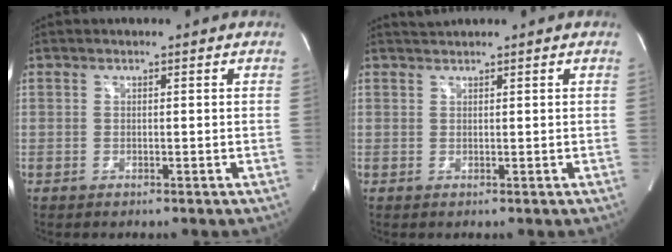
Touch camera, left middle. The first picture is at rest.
{"total": 1.1, "force": [1.0, -0.3, -0.2], "torque": [-0.002, 0.008, 0.025]}